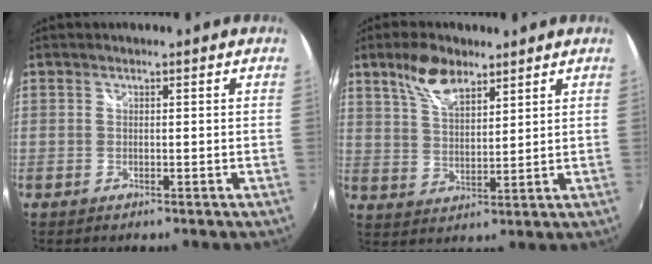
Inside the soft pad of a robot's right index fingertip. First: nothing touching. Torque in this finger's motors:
{"motor_torque": [0.76, 0.65, 0.14, 0.06]}